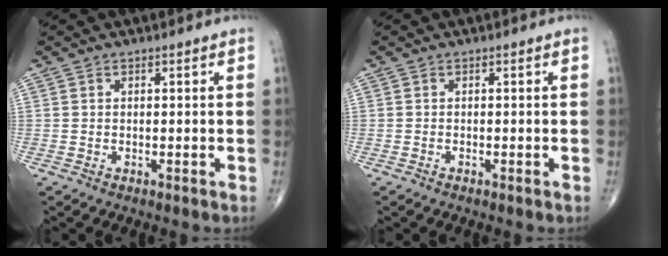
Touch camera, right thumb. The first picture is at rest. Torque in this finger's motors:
{"motor_torque": [0.05, 0.07, -0.20, 0.00, -0.01]}